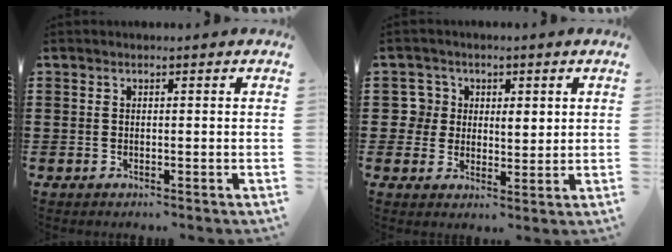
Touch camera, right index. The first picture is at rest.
{"total": 4.5, "force": [1.5, 4.2, 0.9], "torque": [-0.031, 0.014, 0.024]}